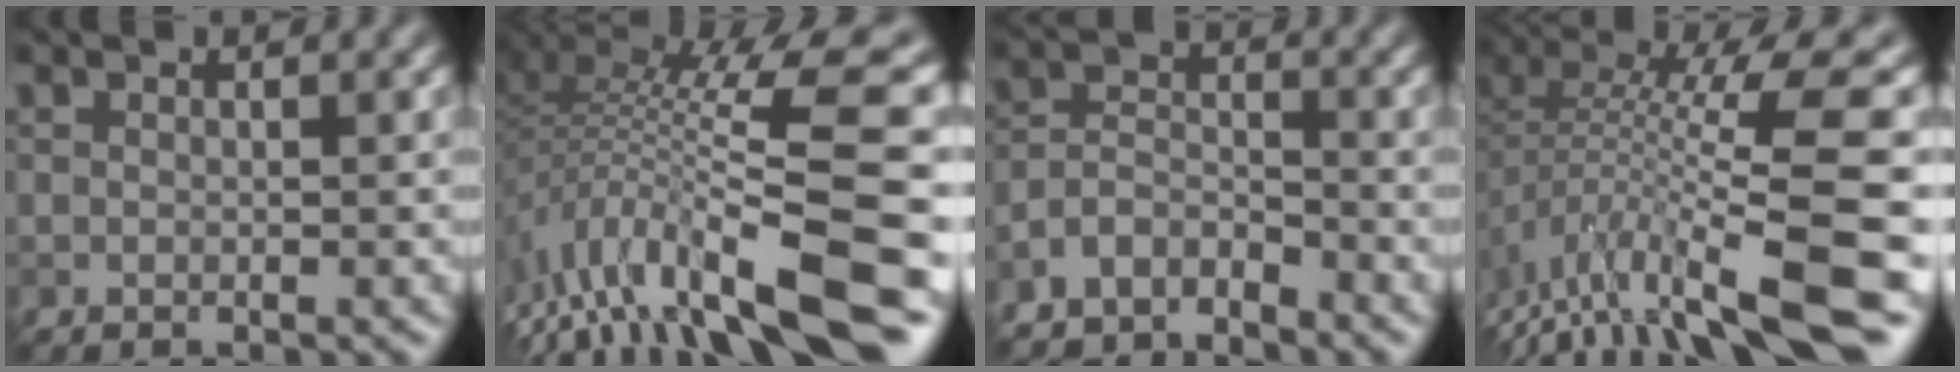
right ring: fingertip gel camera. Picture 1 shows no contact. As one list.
[{"total": 12.6, "force": [-4.7, 2.7, 11.4], "torque": [-0.199, 0.017, -0.073]}, {"total": 4.1, "force": [-3.7, 1.3, 1.2], "torque": [-0.021, -0.001, -0.083]}, {"total": 11.4, "force": [-5.5, 2.0, 9.7], "torque": [-0.165, 0.029, -0.087]}]